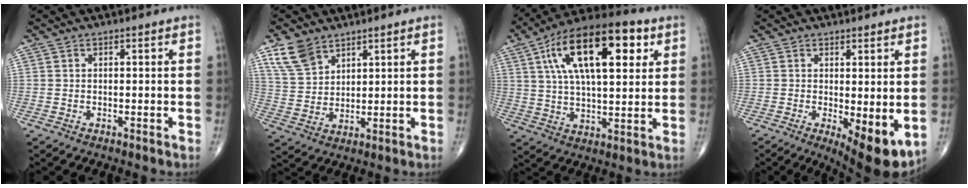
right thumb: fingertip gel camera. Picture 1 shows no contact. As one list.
[{"total": 7.5, "force": [5.1, 4.4, 3.2], "torque": [-0.051, -0.020, 0.110]}, {"total": 21.2, "force": [7.5, 9.1, 17.6], "torque": [-0.286, 0.004, 0.119]}, {"total": 8.4, "force": [-1.2, 2.8, 7.9], "torque": [-0.109, -0.024, -0.009]}]